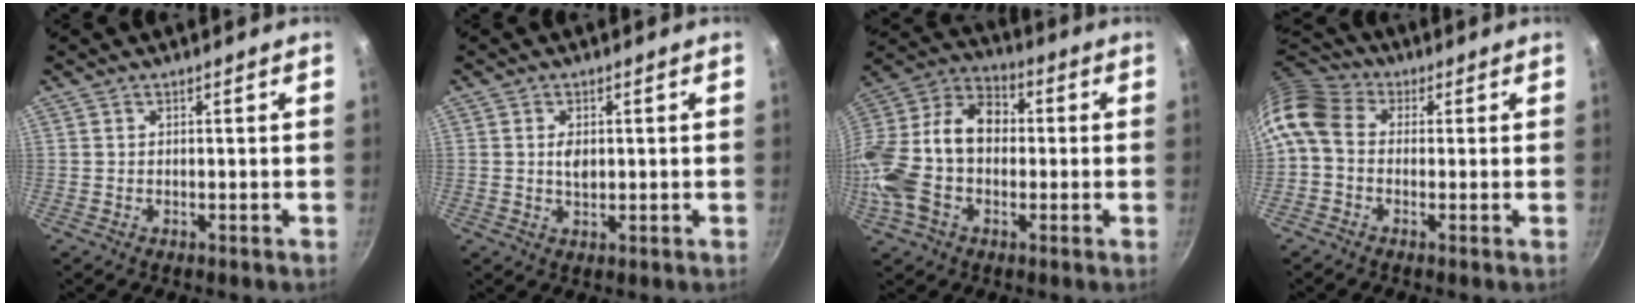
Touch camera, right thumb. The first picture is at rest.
{"total": 2.8, "force": [0.4, 1.8, 2.1], "torque": [-0.027, -0.001, 0.006]}
{"total": 22.6, "force": [-1.8, 15.7, 16.1], "torque": [-0.310, 0.054, -0.048]}
{"total": 9.6, "force": [0.1, 7.4, 6.1], "torque": [-0.118, 0.028, -0.016]}